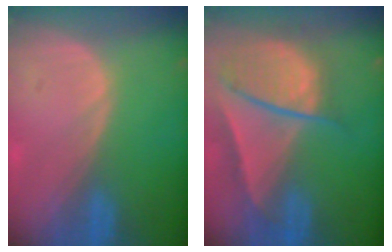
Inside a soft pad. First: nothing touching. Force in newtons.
{"total": 9.3, "press": 8.1, "slide": 4.7}